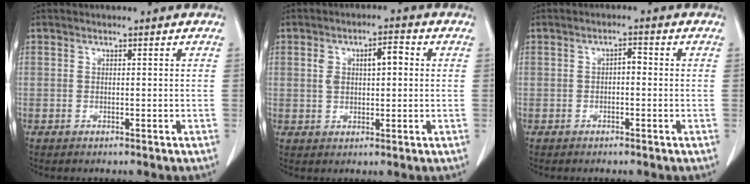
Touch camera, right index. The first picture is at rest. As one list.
[{"total": 5.5, "force": [1.0, 2.6, 4.7], "torque": [-0.084, 0.023, 0.022]}, {"total": 1.7, "force": [-0.2, 0.7, 1.5], "torque": [-0.019, 0.006, -0.005]}]